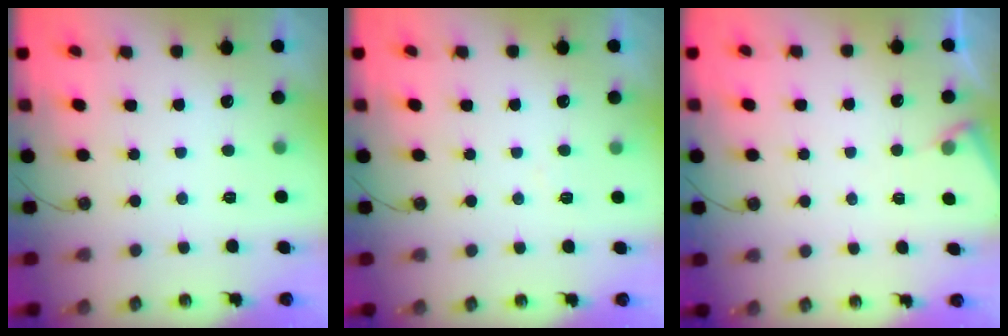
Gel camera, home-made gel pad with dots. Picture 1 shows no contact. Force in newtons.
{"total": 3.3, "press": 3.3, "slide": 0.6}
{"total": 3.8, "press": 3.7, "slide": 0.6}